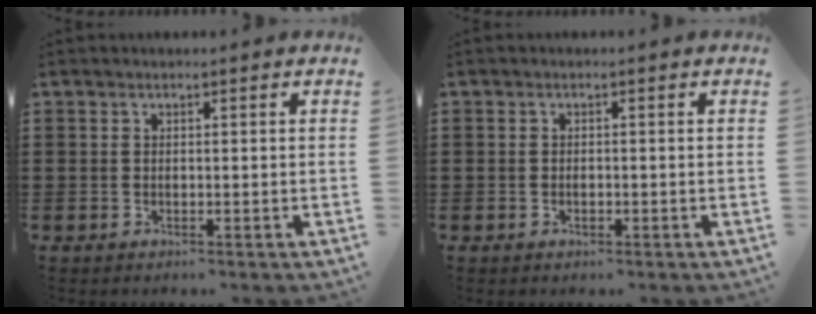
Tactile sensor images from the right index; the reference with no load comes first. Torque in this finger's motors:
{"motor_torque": [0.00, -0.02, 0.00, -0.06]}